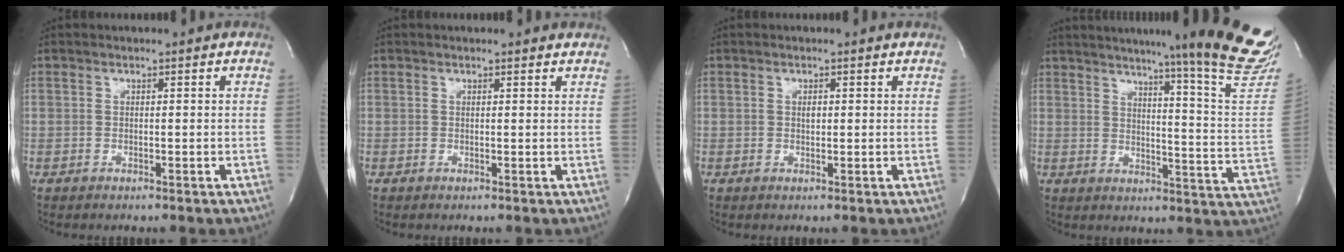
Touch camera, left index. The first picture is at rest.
{"total": 2.8, "force": [2.7, 0.6, 0.7], "torque": [-0.016, 0.003, 0.019]}
{"total": 1.0, "force": [0.3, 0.5, 0.8], "torque": [-0.014, 0.000, 0.004]}
{"total": 25.3, "force": [20.7, -1.2, 14.6], "torque": [-0.186, -0.094, 0.250]}